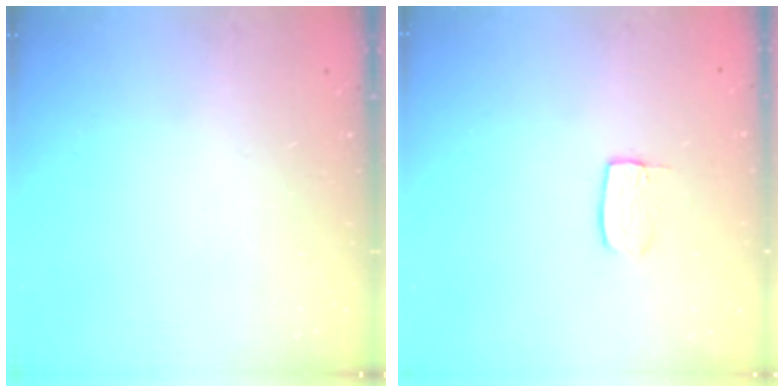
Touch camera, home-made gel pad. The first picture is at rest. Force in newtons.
{"total": 4.8, "press": 4.8, "slide": 0.3}